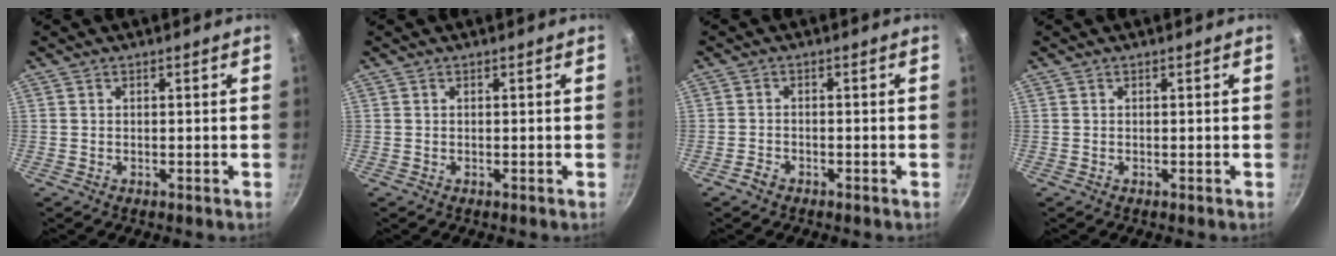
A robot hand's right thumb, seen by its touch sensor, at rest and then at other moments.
{"total": 0.0}
{"total": 1.8, "force": [-1.4, 0.9, 0.6], "torque": [-0.016, 0.018, -0.028]}
{"total": 0.0}